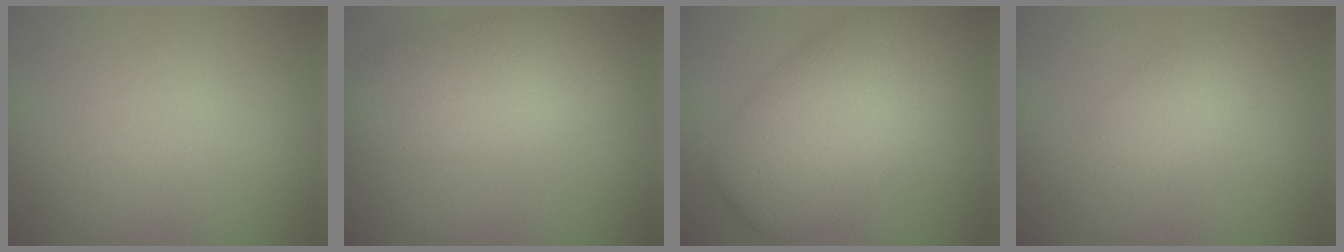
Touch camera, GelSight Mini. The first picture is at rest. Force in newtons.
{"total": 6.4, "press": 6.4, "slide": 0.3}
{"total": 9.6, "press": 9.6, "slide": 0.3}
{"total": 2.2, "press": 2.2, "slide": 0.0}